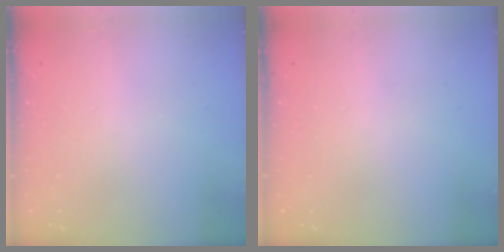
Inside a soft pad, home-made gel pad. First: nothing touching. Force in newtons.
{"total": 0.0}